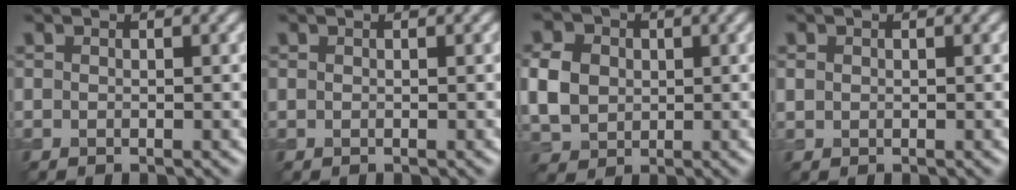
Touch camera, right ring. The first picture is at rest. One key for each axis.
{"total": 0.0}
{"total": 4.9, "fx": 0.4, "fy": 4.1, "fz": 2.7, "tx": -0.064, "ty": 0.005, "tz": 0.006}
{"total": 0.7, "fx": 0.2, "fy": 0.6, "fz": 0.2, "tx": -0.001, "ty": -0.001, "tz": 0.004}